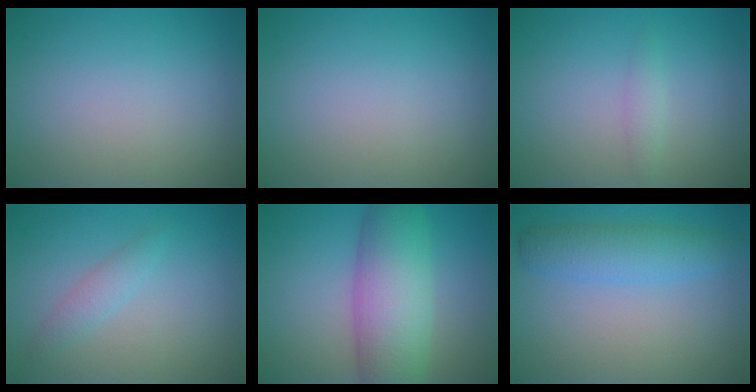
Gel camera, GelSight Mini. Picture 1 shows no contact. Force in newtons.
{"total": 0.0}
{"total": 1.0, "press": 1.0, "slide": 0.0}
{"total": 1.5, "press": 1.5, "slide": 0.0}
{"total": 8.2, "press": 8.2, "slide": 0.0}
{"total": 3.5, "press": 3.5, "slide": 0.1}